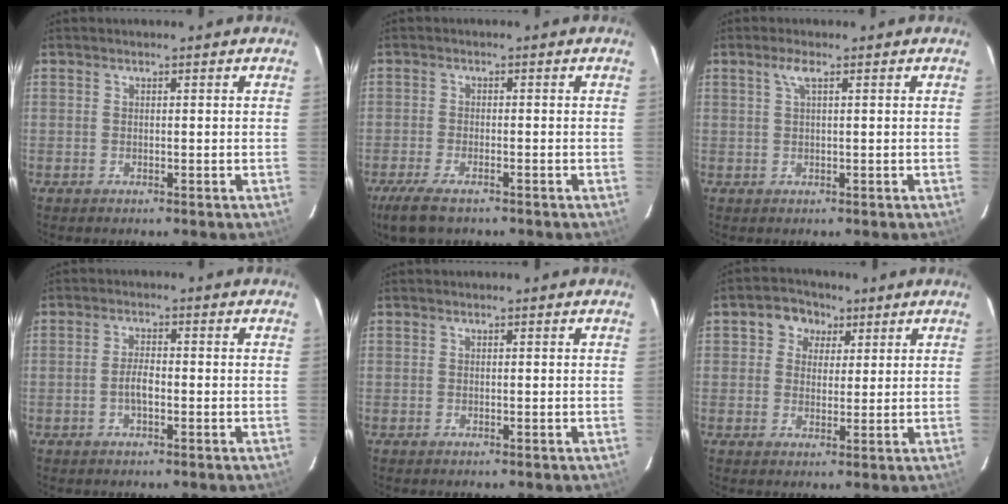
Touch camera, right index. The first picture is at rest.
{"total": 6.8, "force": [-5.0, 2.1, 4.0], "torque": [-0.107, -0.021, -0.094]}
{"total": 1.8, "force": [0.8, 0.1, 1.7], "torque": [-0.033, 0.004, 0.015]}
{"total": 2.9, "force": [-1.0, 1.1, 2.5], "torque": [-0.052, 0.004, -0.019]}
{"total": 0.0}
{"total": 5.6, "force": [2.2, 4.8, 1.7], "torque": [-0.025, 0.017, 0.030]}